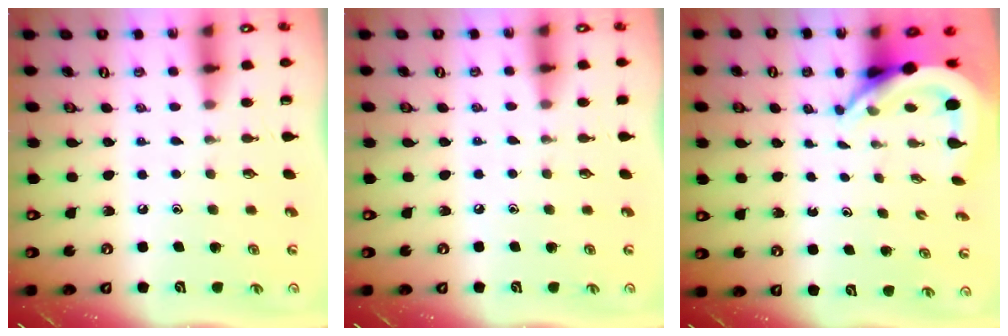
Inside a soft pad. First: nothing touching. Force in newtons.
{"total": 3.3, "press": 3.3, "slide": 0.6}
{"total": 6.1, "press": 6.0, "slide": 1.1}